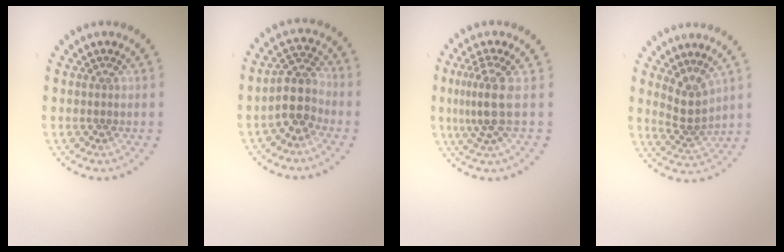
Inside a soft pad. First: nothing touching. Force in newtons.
{"total": 3.4, "press": 3.0, "slide": 1.6}
{"total": 3.2, "press": 2.3, "slide": 2.1}
{"total": 2.8, "press": 2.1, "slide": 1.8}